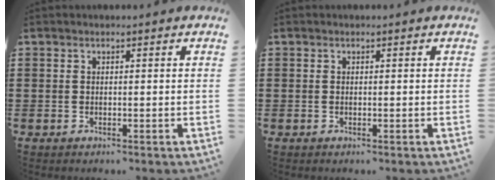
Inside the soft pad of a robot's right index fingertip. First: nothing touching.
{"total": 0.0}